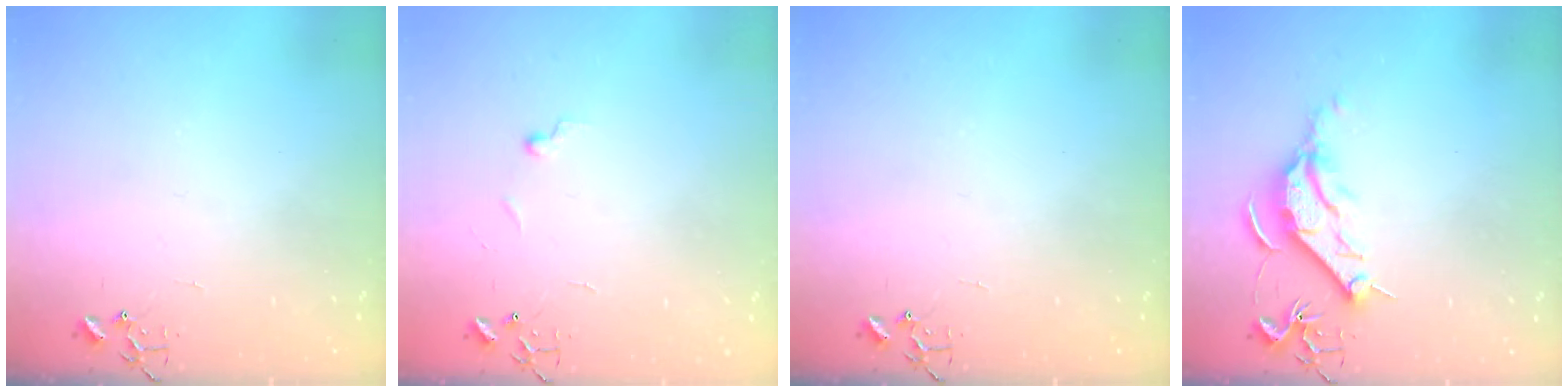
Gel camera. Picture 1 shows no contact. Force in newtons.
{"total": 5.0, "press": 5.0, "slide": 0.7}
{"total": 0.0}
{"total": 10.4, "press": 10.4, "slide": 0.2}